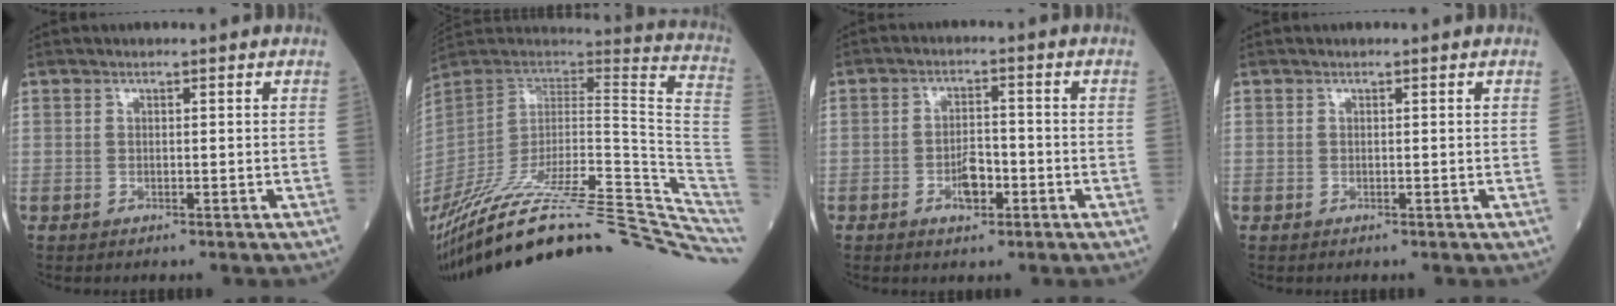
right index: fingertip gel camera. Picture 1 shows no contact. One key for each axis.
{"total": 38.0, "fx": -30.2, "fy": 5.8, "fz": 22.3, "tx": -0.282, "ty": -0.047, "tz": -0.438}
{"total": 4.3, "fx": -1.8, "fy": 1.7, "fz": 3.5, "tx": -0.062, "ty": 0.003, "tz": -0.030}
{"total": 0.0}